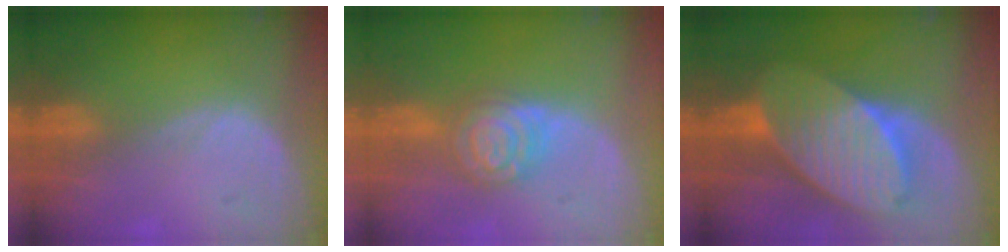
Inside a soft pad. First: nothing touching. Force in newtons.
{"total": 6.6, "press": 6.6, "slide": 0.4}
{"total": 10.7, "press": 10.7, "slide": 0.6}